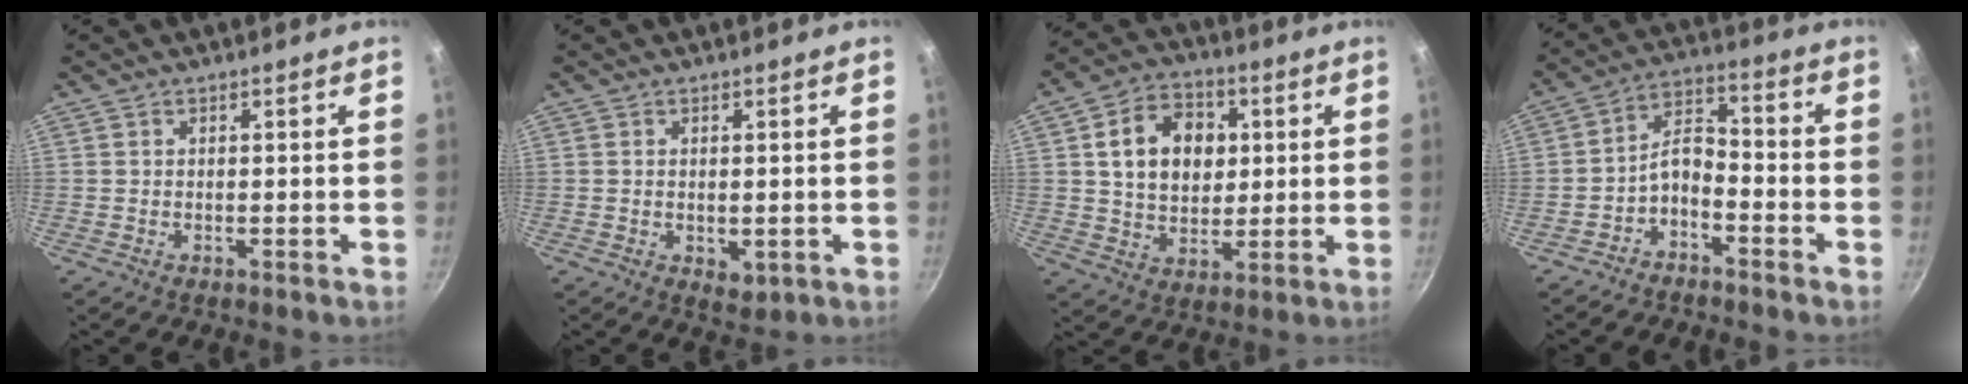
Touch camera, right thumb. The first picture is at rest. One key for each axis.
{"total": 2.5, "fx": -0.1, "fy": 1.6, "fz": 1.9, "tx": -0.028, "ty": -0.009, "tz": 0.000}
{"total": 13.7, "fx": 2.7, "fy": 10.3, "fz": 8.7, "tx": -0.110, "ty": 0.005, "tz": 0.042}
{"total": 6.4, "fx": -3.8, "fy": 3.4, "fz": 3.9, "tx": -0.066, "ty": 0.059, "tz": -0.072}